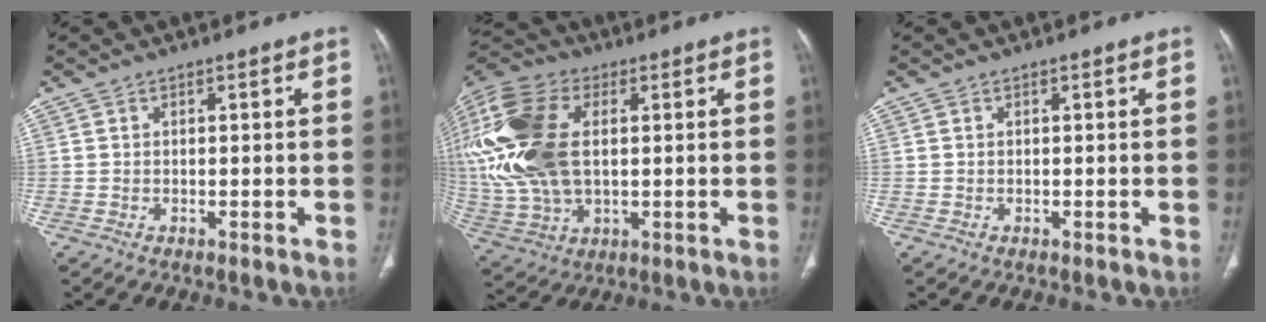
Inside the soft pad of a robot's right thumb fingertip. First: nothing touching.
{"total": 26.6, "force": [4.6, 16.0, 20.7], "torque": [-0.496, 0.013, 0.091]}
{"total": 0.0}